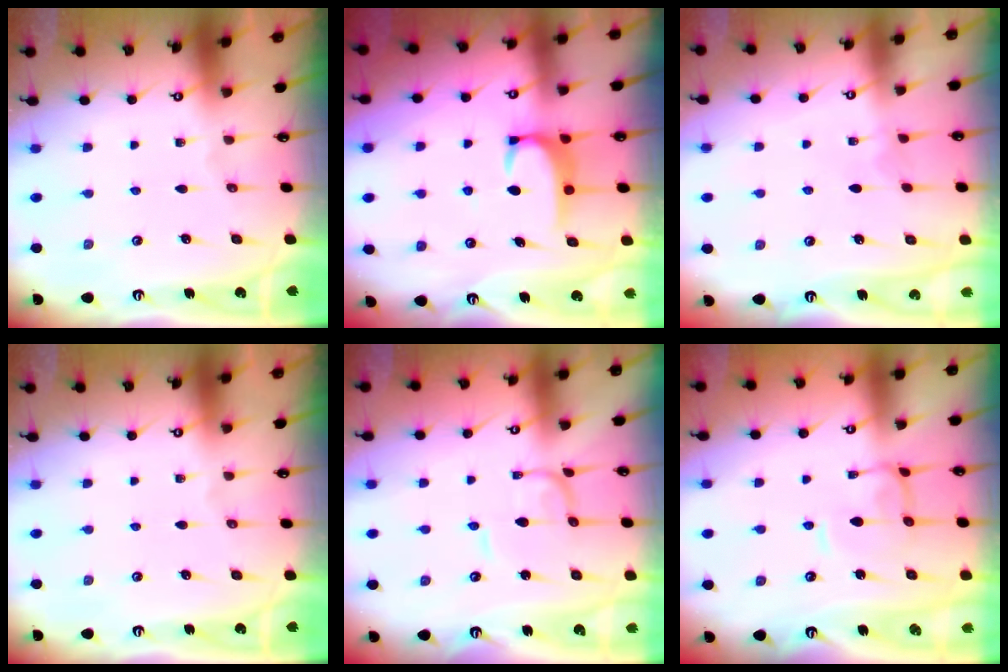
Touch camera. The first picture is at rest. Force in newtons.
{"total": 3.0, "press": 2.9, "slide": 0.6}
{"total": 3.3, "press": 3.3, "slide": 0.1}
{"total": 0.0}
{"total": 1.6, "press": 1.6, "slide": 0.1}
{"total": 2.2, "press": 2.1, "slide": 0.6}